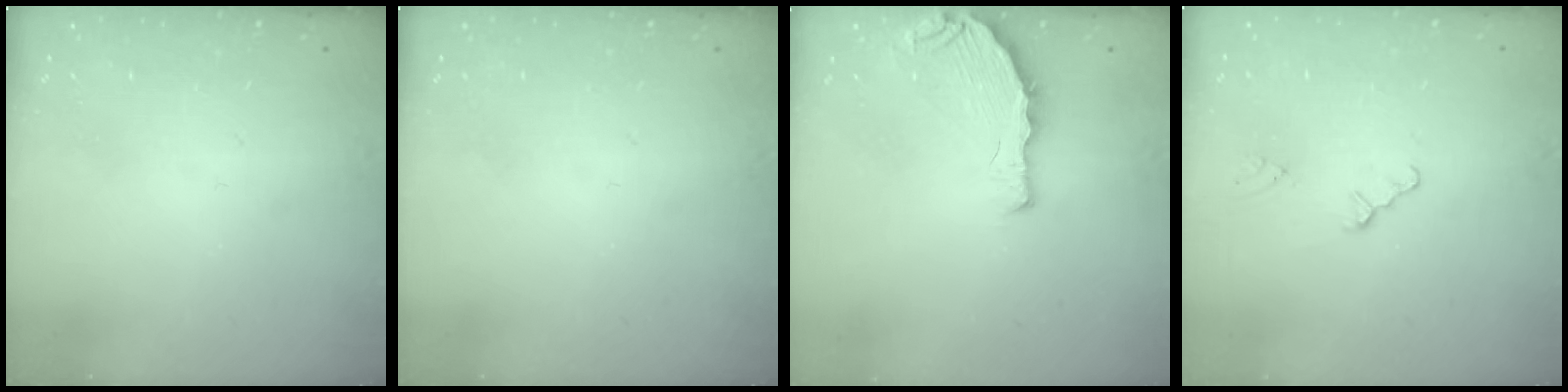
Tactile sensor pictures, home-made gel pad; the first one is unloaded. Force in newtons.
{"total": 0.0}
{"total": 7.6, "press": 6.0, "slide": 4.6}
{"total": 0.0}